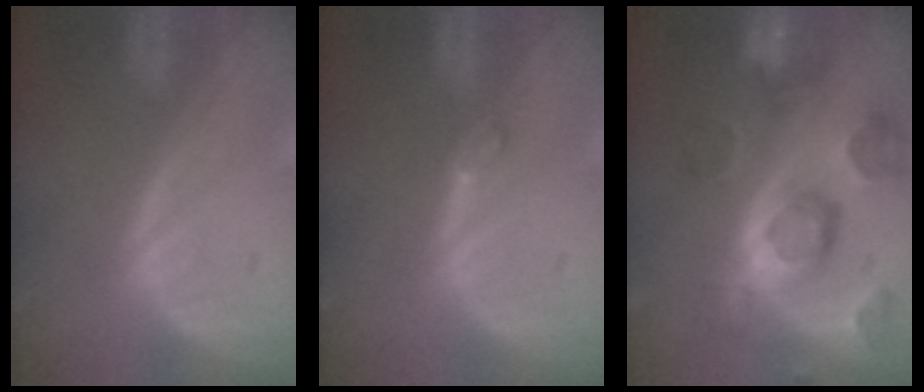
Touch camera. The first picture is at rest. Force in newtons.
{"total": 1.2, "press": 1.1, "slide": 0.2}
{"total": 11.7, "press": 10.2, "slide": 5.7}